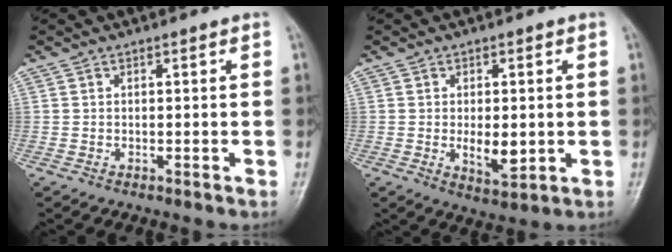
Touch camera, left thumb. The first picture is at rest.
{"total": 6.0, "force": [-0.5, 3.1, 5.2], "torque": [-0.073, -0.013, -0.001]}